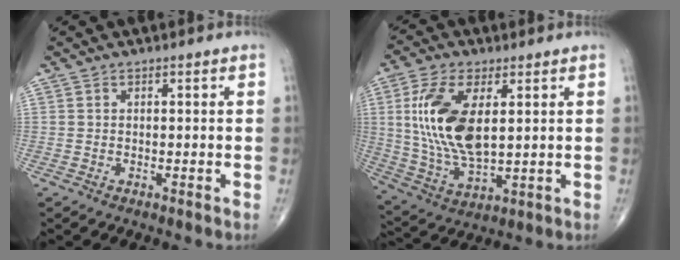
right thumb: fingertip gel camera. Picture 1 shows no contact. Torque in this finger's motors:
{"motor_torque": [1.95, 1.87, 1.59, 0.19, 0.19]}